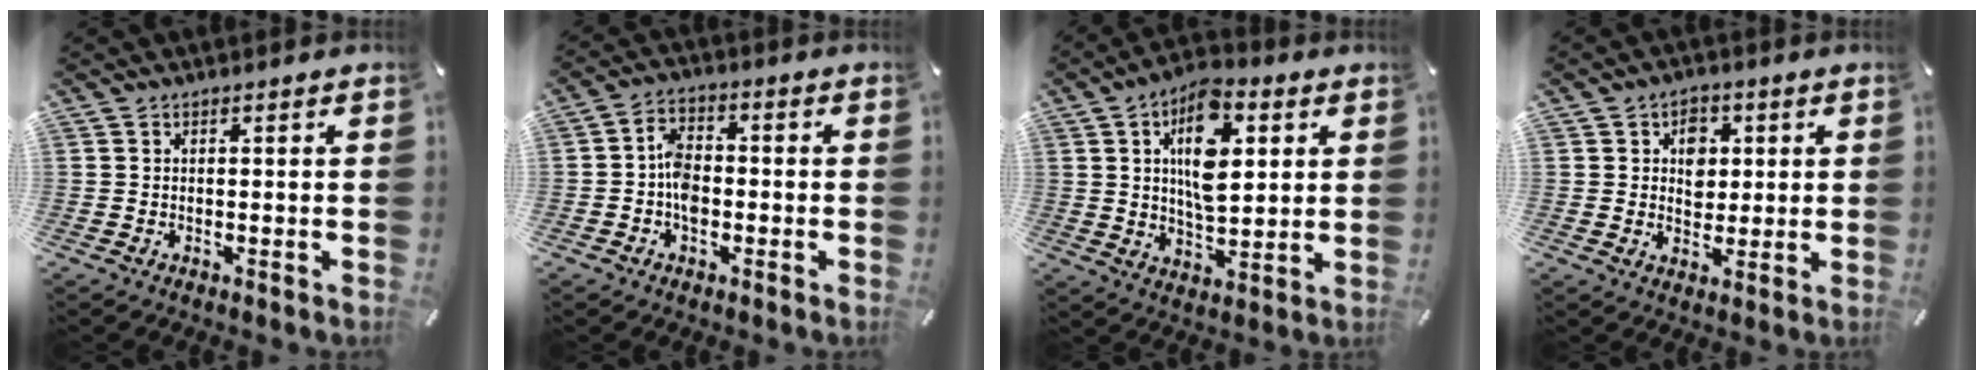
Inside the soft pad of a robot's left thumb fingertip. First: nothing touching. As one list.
[{"total": 6.0, "force": [-1.5, 4.2, 4.0], "torque": [-0.075, 0.015, -0.027]}, {"total": 14.2, "force": [4.7, 8.0, 10.8], "torque": [-0.178, -0.009, 0.077]}, {"total": 6.3, "force": [1.3, 5.2, 3.4], "torque": [-0.027, -0.006, 0.014]}]